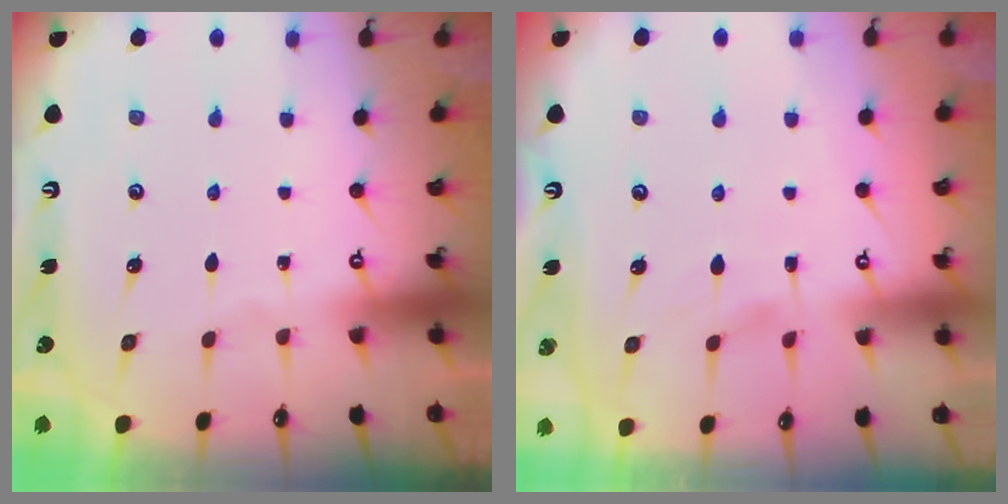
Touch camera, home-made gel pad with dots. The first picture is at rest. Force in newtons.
{"total": 1.7, "press": 1.4, "slide": 1.0}